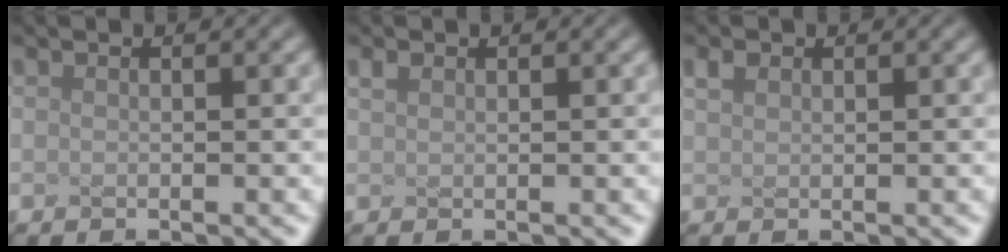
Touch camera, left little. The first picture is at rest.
{"total": 0.7, "force": [0.5, 0.4, 0.4], "torque": [-0.011, 0.003, 0.013]}
{"total": 1.0, "force": [0.7, 0.6, 0.5], "torque": [-0.011, 0.004, 0.016]}